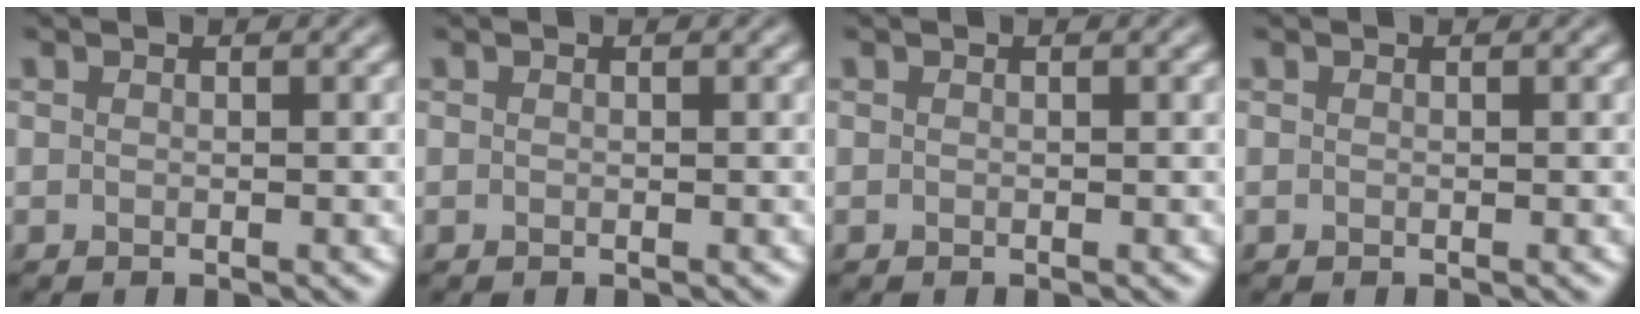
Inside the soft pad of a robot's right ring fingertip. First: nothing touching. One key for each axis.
{"total": 0.0}
{"total": 0.0}
{"total": 0.0}